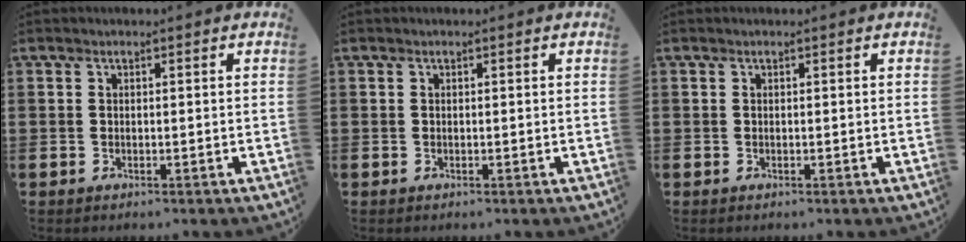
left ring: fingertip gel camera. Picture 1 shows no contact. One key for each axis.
{"total": 0.0}
{"total": 0.0}